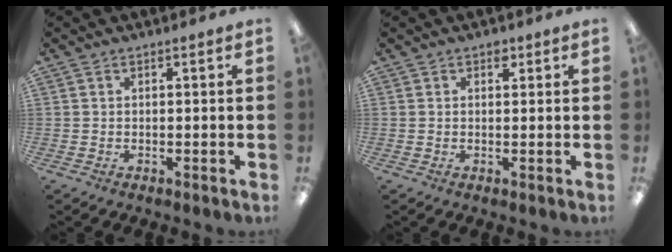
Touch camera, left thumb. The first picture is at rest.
{"total": 1.6, "force": [1.0, 0.9, 0.7], "torque": [0.000, -0.004, 0.015]}